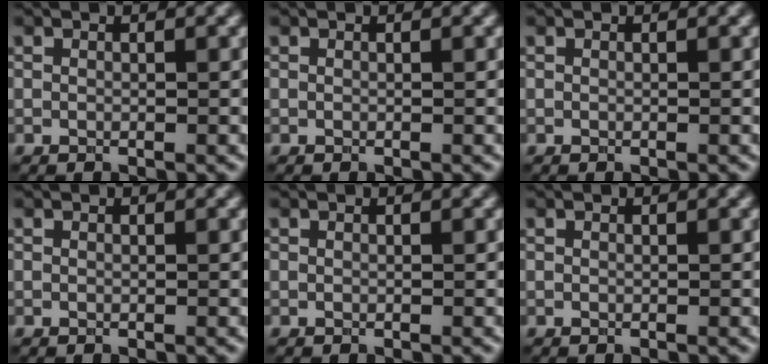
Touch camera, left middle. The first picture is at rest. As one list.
[{"total": 0.0}, {"total": 0.0}, {"total": 0.0}, {"total": 0.0}, {"total": 0.0}]